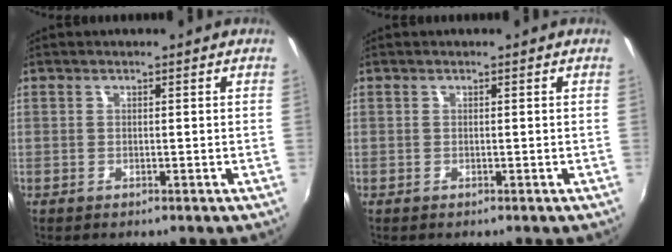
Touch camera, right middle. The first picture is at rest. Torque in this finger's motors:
{"motor_torque": [0.18, -0.03, 0.04, 0.01]}